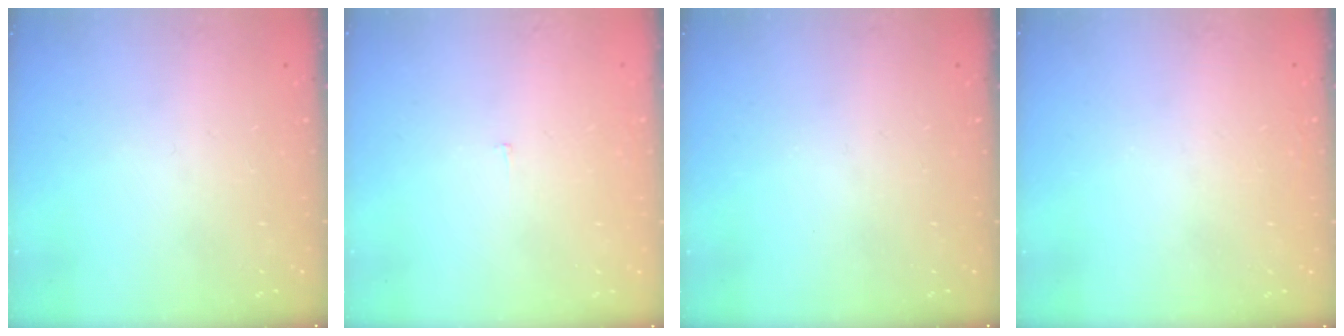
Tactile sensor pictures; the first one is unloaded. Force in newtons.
{"total": 1.9, "press": 1.9, "slide": 0.1}
{"total": 0.0}
{"total": 1.6, "press": 1.6, "slide": 0.0}